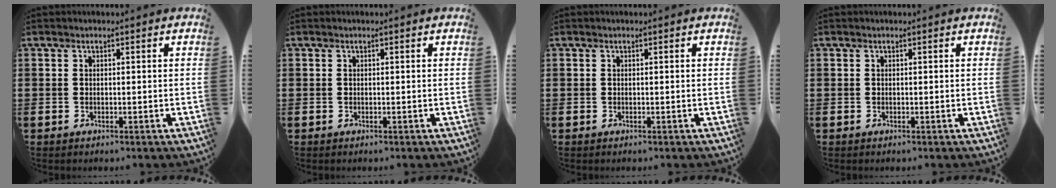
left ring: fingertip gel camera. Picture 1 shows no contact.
{"total": 0.0}
{"total": 0.0}
{"total": 0.0}